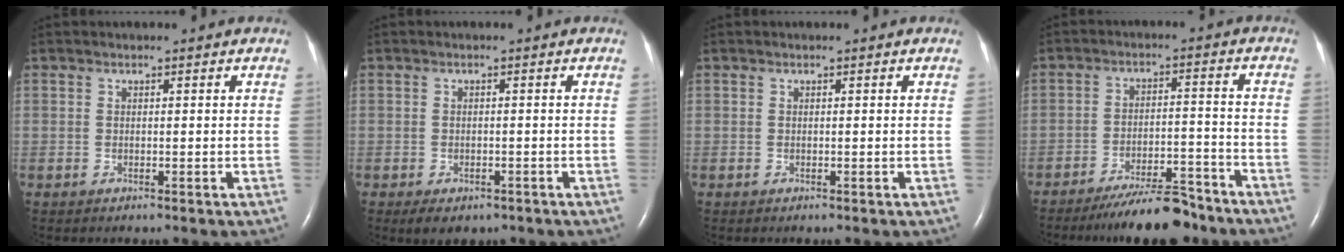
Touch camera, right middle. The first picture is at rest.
{"total": 4.2, "force": [-2.9, 2.4, 2.0], "torque": [-0.022, -0.003, -0.036]}
{"total": 0.0}
{"total": 10.1, "force": [-9.0, 1.5, 4.3], "torque": [-0.061, -0.002, -0.146]}